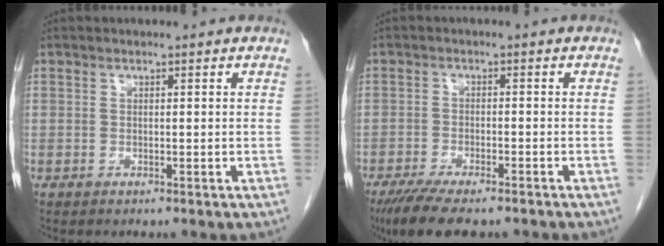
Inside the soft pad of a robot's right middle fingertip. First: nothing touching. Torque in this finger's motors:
{"motor_torque": [0.64, -0.52, 0.15, 0.08]}